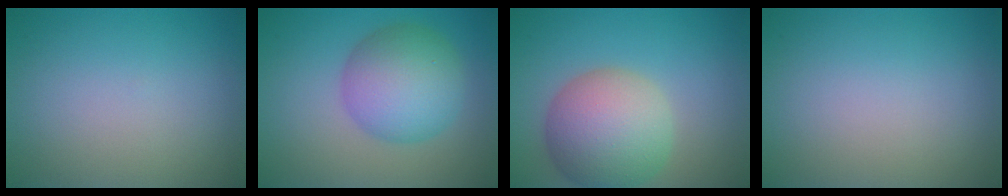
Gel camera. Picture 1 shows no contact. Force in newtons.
{"total": 6.9, "press": 6.9, "slide": 0.1}
{"total": 8.1, "press": 8.1, "slide": 0.3}
{"total": 0.0}